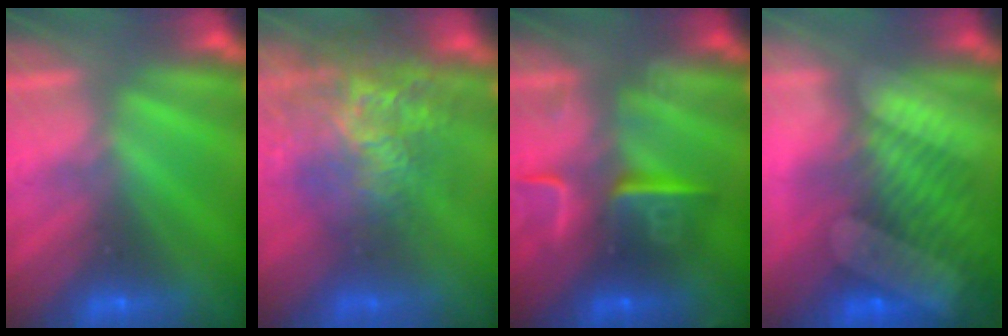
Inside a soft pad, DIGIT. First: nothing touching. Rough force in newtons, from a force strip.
{"total": 11.8}
{"total": 9.3}
{"total": 9.4}